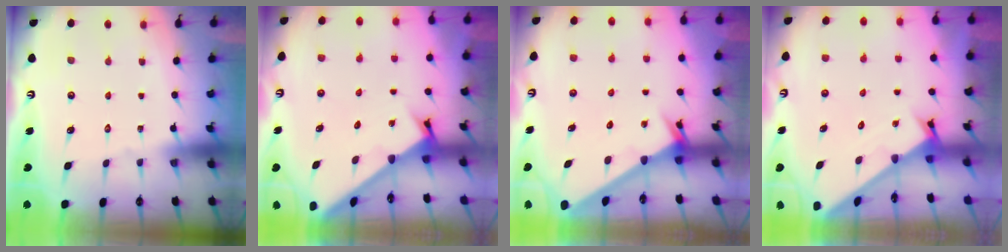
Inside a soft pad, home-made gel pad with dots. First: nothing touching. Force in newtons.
{"total": 2.0, "press": 2.0, "slide": 0.2}
{"total": 2.6, "press": 2.6, "slide": 0.1}
{"total": 1.6, "press": 1.6, "slide": 0.1}